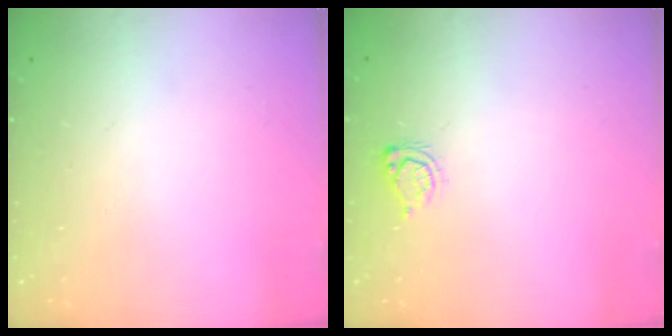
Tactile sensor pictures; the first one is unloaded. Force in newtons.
{"total": 5.0, "press": 4.9, "slide": 0.5}